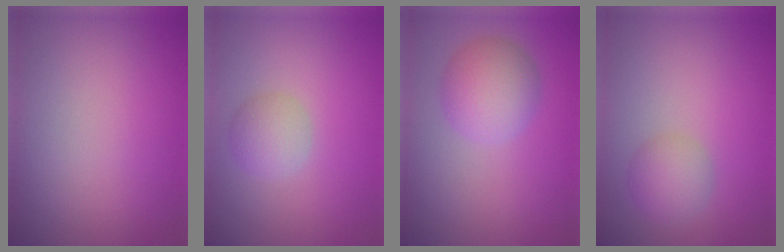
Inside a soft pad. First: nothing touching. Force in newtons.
{"total": 2.3, "press": 2.3, "slide": 0.0}
{"total": 4.2, "press": 4.2, "slide": 0.1}
{"total": 2.5, "press": 2.5, "slide": 0.0}